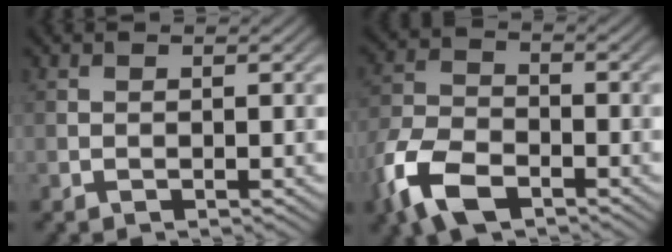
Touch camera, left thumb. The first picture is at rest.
{"total": 9.9, "force": [-5.9, 5.1, 6.2], "torque": [-0.151, -0.019, -0.126]}